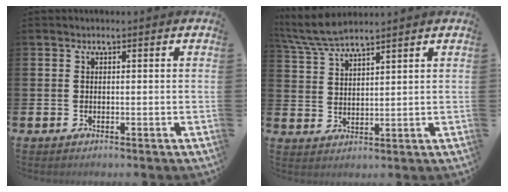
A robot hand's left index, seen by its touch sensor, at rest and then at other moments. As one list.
[{"total": 5.4, "force": [5.1, 0.5, 1.8], "torque": [-0.055, -0.017, 0.094]}]